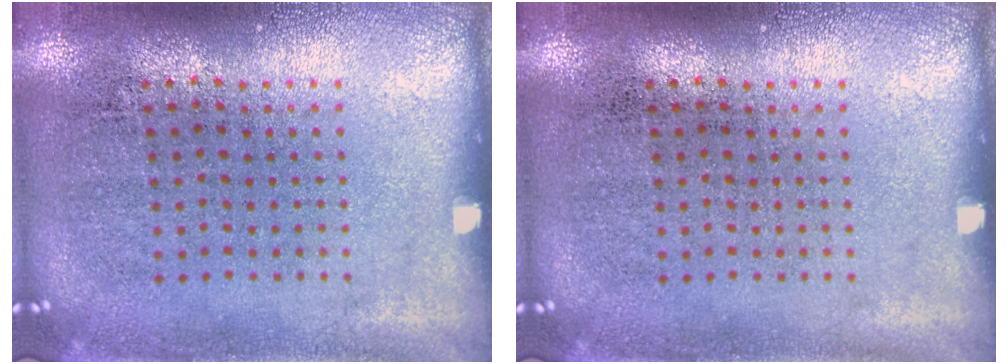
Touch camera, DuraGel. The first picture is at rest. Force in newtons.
{"total": 0.0}